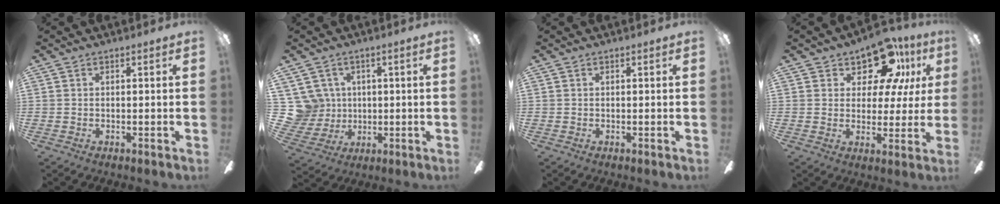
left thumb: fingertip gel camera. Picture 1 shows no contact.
{"total": 9.1, "force": [2.6, 8.5, 1.5], "torque": [-0.060, -0.012, 0.058]}
{"total": 0.0}
{"total": 14.0, "force": [8.8, 7.3, 8.1], "torque": [-0.125, -0.041, 0.154]}